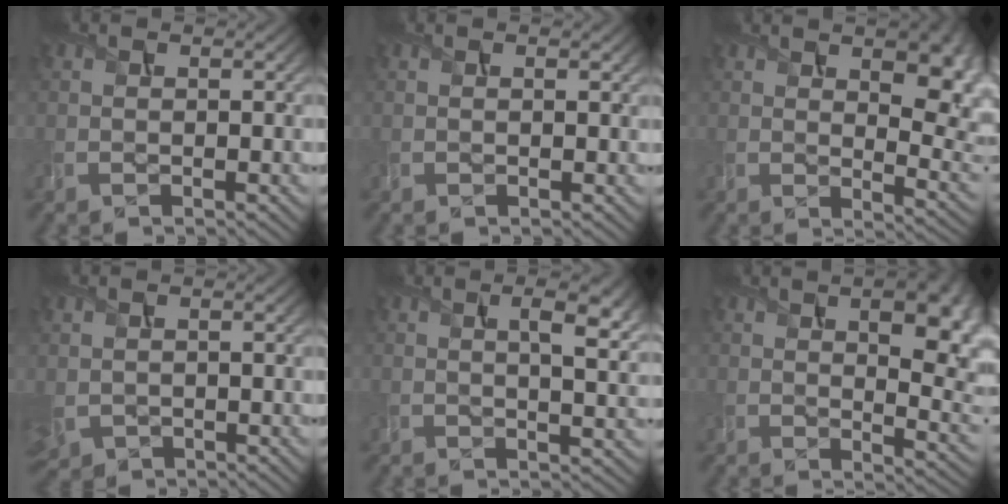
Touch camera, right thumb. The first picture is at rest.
{"total": 0.8, "force": [0.5, 0.2, 0.5], "torque": [-0.008, 0.001, 0.009]}
{"total": 11.8, "force": [4.1, 5.0, 9.9], "torque": [-0.132, 0.012, 0.061]}
{"total": 2.5, "force": [0.0, 2.0, 1.5], "torque": [-0.051, -0.010, 0.006]}
{"total": 7.1, "force": [2.7, 2.4, 6.1], "torque": [-0.085, 0.007, 0.040]}
{"total": 12.9, "force": [3.7, 5.0, 11.3], "torque": [-0.149, 0.016, 0.055]}